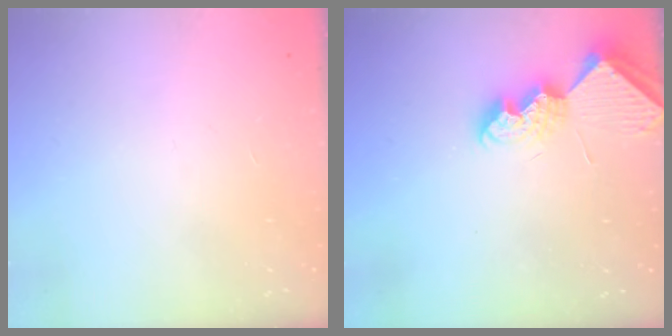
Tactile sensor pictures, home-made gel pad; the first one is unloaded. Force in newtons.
{"total": 8.8, "press": 8.8, "slide": 0.4}